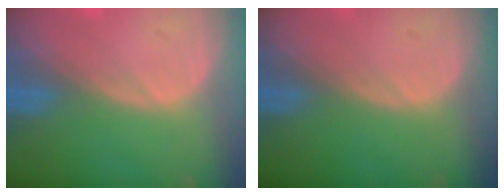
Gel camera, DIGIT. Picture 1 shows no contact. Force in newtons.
{"total": 0.0}